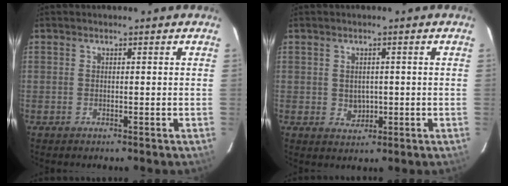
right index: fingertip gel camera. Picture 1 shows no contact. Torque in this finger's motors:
{"motor_torque": [0.28, 0.21, 0.01, 0.02]}